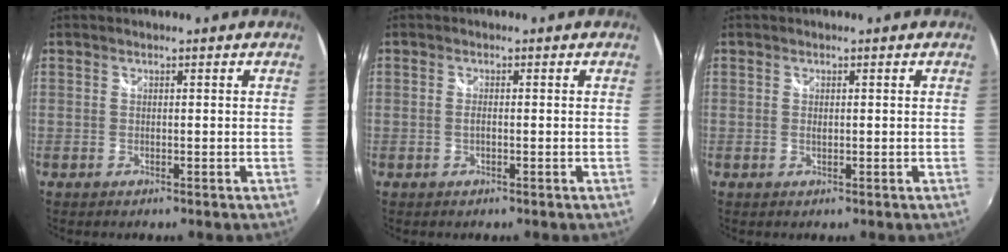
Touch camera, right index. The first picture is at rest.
{"total": 0.9, "force": [-0.2, 0.3, 0.8], "torque": [-0.019, 0.001, -0.006]}
{"total": 0.6, "force": [0.1, 0.4, 0.4], "torque": [-0.008, -0.001, 0.000]}